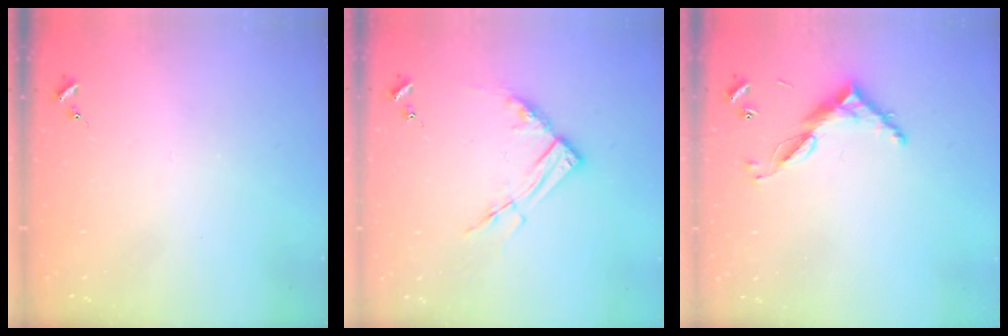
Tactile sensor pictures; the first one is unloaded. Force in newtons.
{"total": 10.3, "press": 10.2, "slide": 1.0}
{"total": 8.7, "press": 8.7, "slide": 0.5}